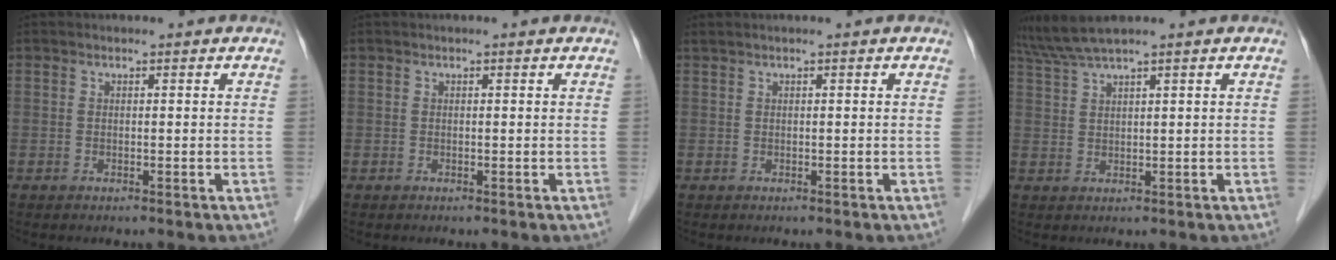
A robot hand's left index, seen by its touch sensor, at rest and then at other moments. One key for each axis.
{"total": 0.0}
{"total": 0.6, "fx": 0.5, "fy": -0.1, "fz": 0.3, "tx": -0.007, "ty": 0.007, "tz": 0.014}
{"total": 4.5, "fx": 3.8, "fy": -1.0, "fz": 2.0, "tx": -0.055, "ty": 0.014, "tz": 0.086}